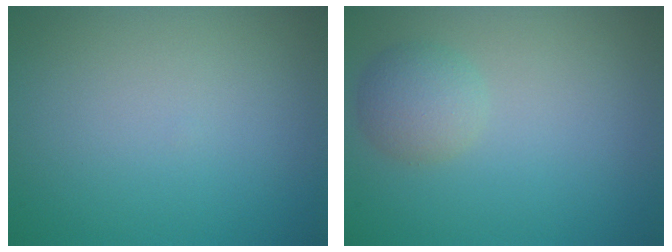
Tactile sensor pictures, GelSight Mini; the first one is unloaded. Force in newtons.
{"total": 2.4, "press": 2.4, "slide": 0.0}